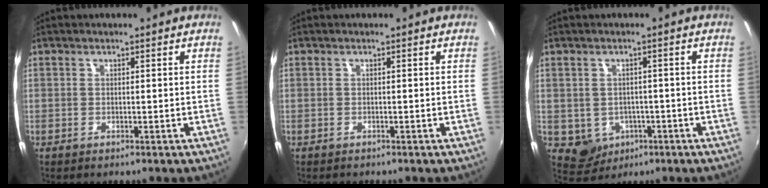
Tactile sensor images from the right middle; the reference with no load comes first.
{"total": 0.6, "force": [-0.4, 0.3, 0.0], "torque": [-0.001, -0.002, -0.008]}
{"total": 5.5, "force": [-1.7, 4.9, 1.7], "torque": [-0.046, 0.002, -0.008]}